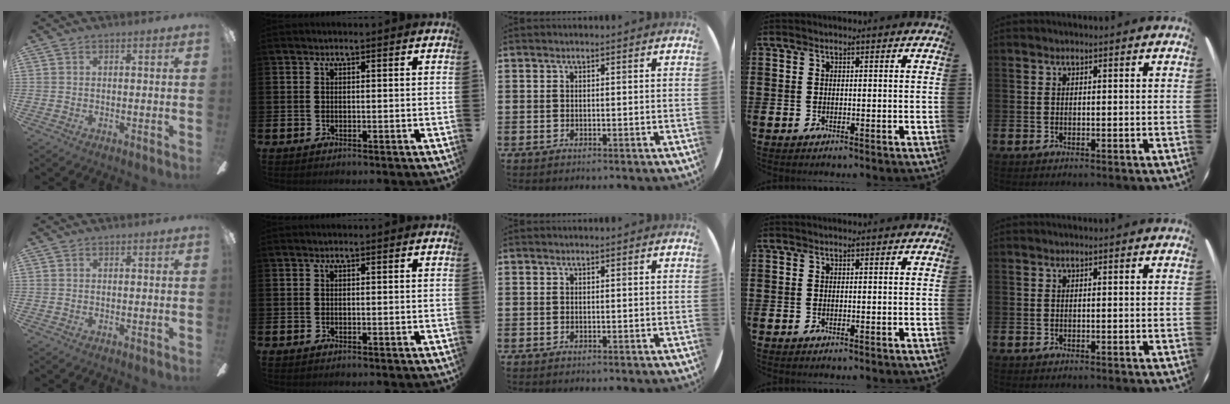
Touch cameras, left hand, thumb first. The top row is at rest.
{}